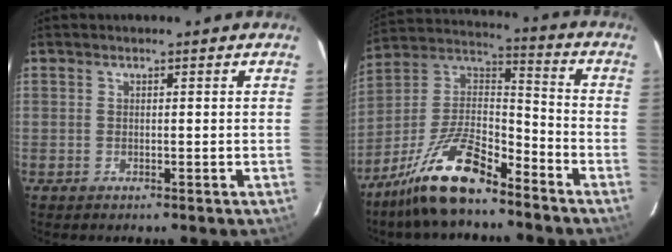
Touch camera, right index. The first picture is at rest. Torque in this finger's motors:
{"motor_torque": [1.08, -1.06, 0.44, 0.10]}